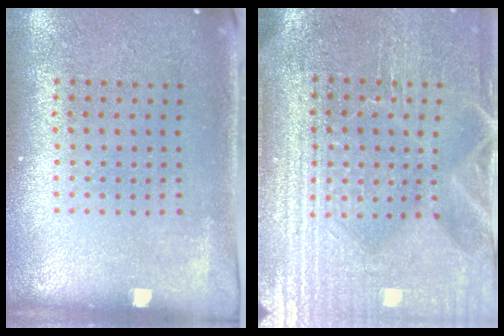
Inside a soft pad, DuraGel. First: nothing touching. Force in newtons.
{"total": 4.2, "press": 3.9, "slide": 1.5}